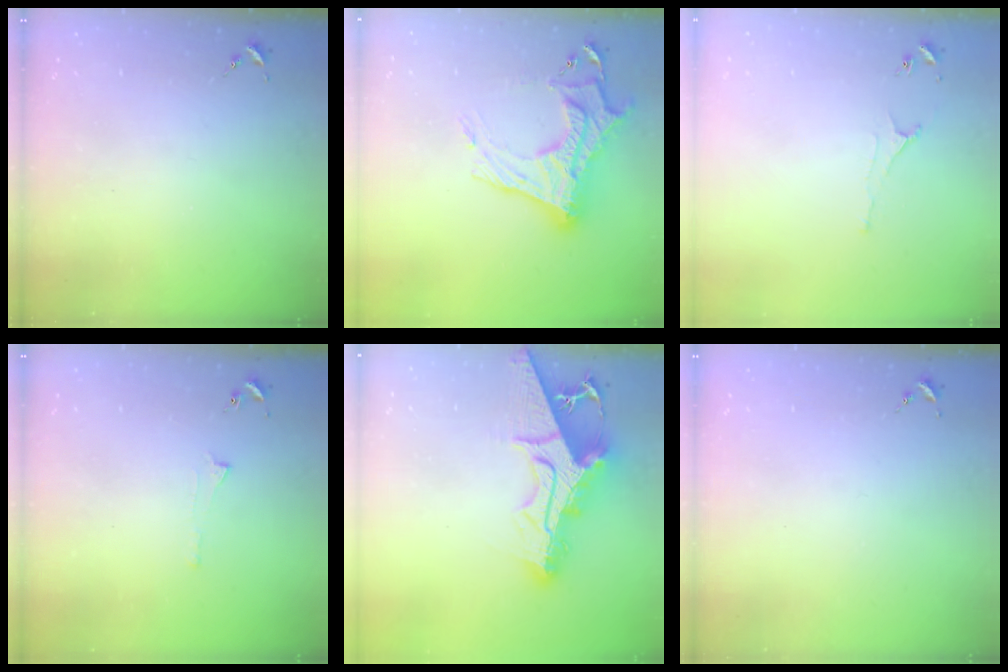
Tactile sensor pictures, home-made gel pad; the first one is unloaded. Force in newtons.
{"total": 20.5, "press": 20.4, "slide": 1.6}
{"total": 3.0, "press": 2.9, "slide": 0.6}
{"total": 4.0, "press": 4.0, "slide": 0.7}
{"total": 20.6, "press": 20.5, "slide": 1.6}
{"total": 0.7, "press": 0.7, "slide": 0.0}